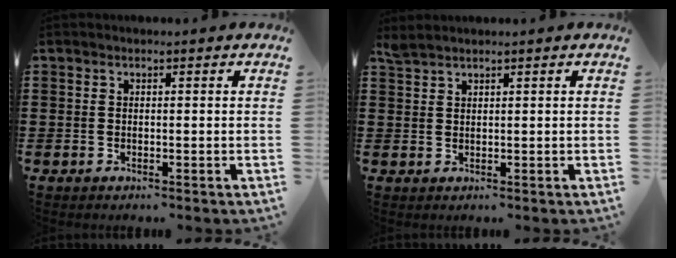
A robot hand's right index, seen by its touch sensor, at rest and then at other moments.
{"total": 1.5, "force": [1.4, 0.2, 0.4], "torque": [-0.012, -0.001, 0.027]}